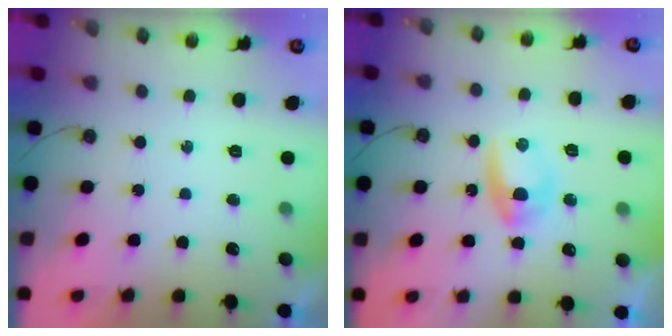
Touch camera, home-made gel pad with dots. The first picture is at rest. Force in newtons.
{"total": 5.5, "press": 5.4, "slide": 1.2}